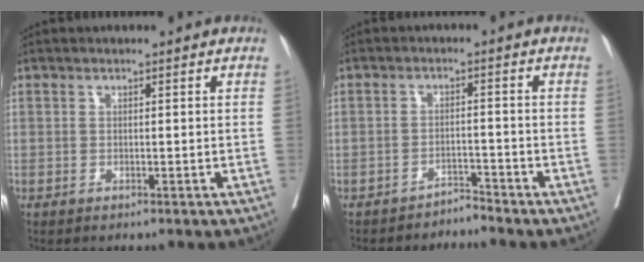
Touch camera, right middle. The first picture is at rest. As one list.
[{"total": 2.1, "force": [-2.0, -0.1, -0.6], "torque": [0.022, -0.005, -0.031]}]